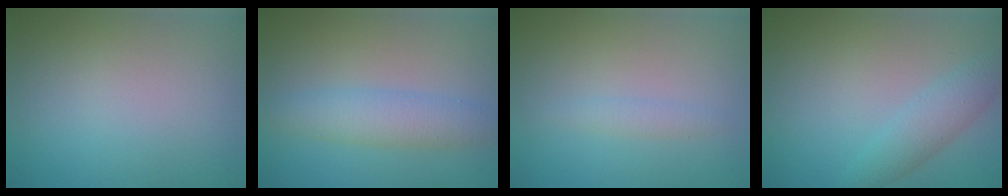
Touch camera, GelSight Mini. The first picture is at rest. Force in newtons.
{"total": 3.4, "press": 3.4, "slide": 0.1}
{"total": 1.0, "press": 1.0, "slide": 0.0}
{"total": 2.7, "press": 2.7, "slide": 0.1}